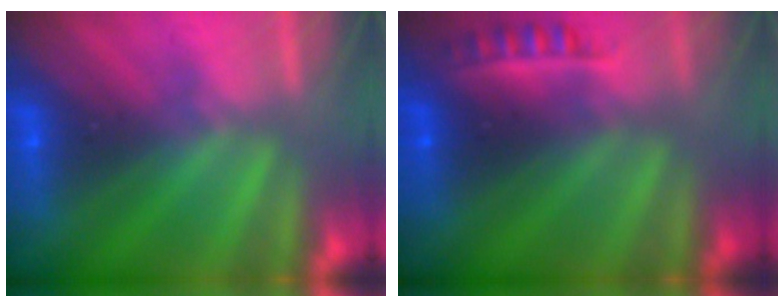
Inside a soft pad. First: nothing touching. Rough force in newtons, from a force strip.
{"total": 2.3}